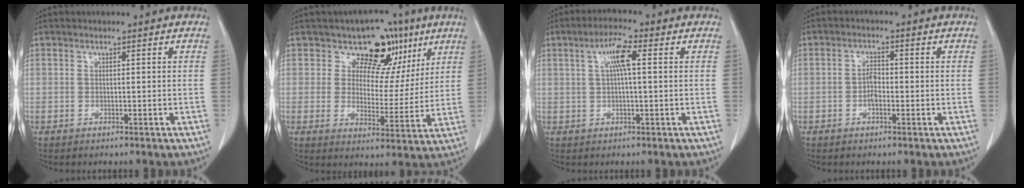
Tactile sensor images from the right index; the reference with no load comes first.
{"total": 9.1, "force": [5.4, 6.2, 3.8], "torque": [-0.026, 0.007, 0.076]}
{"total": 5.0, "force": [1.2, 0.6, 4.8], "torque": [-0.091, 0.011, 0.022]}
{"total": 2.4, "force": [-0.7, 1.1, 2.1], "torque": [-0.036, 0.004, -0.014]}